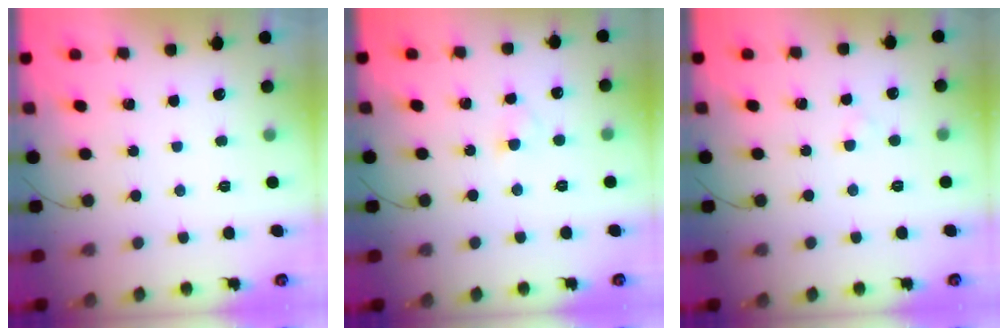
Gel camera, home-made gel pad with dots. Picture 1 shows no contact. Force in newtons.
{"total": 2.1, "press": 1.9, "slide": 0.9}
{"total": 1.2, "press": 1.0, "slide": 0.6}